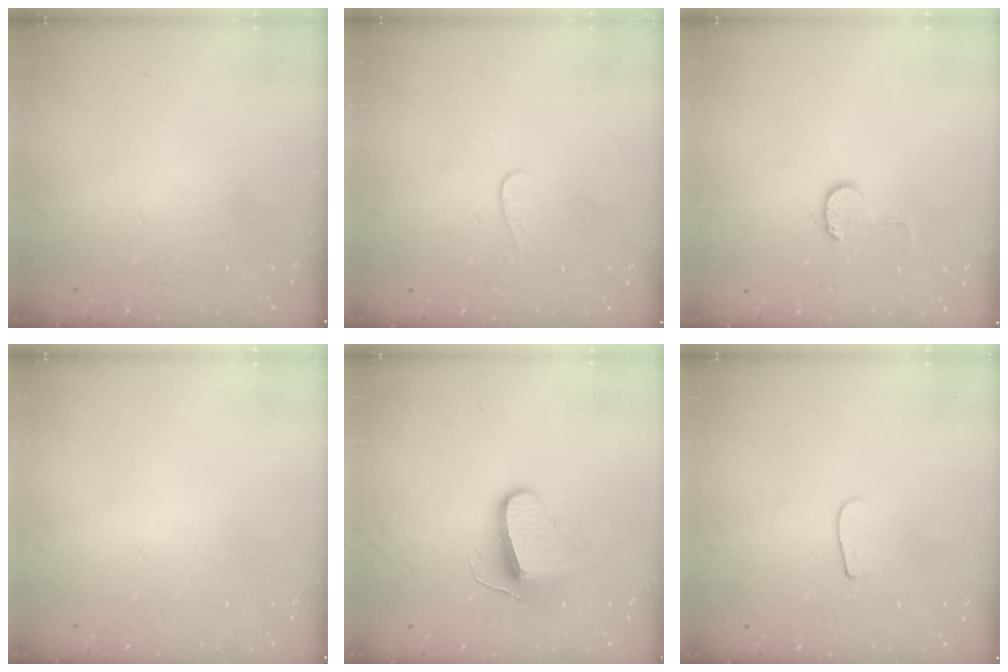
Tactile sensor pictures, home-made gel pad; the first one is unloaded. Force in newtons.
{"total": 3.1, "press": 3.0, "slide": 0.3}
{"total": 6.4, "press": 6.4, "slide": 0.6}
{"total": 0.0}
{"total": 9.5, "press": 9.5, "slide": 0.4}
{"total": 3.8, "press": 3.8, "slide": 0.5}